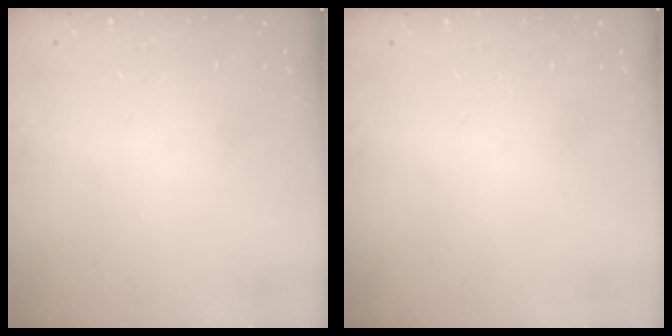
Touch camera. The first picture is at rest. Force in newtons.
{"total": 0.0}